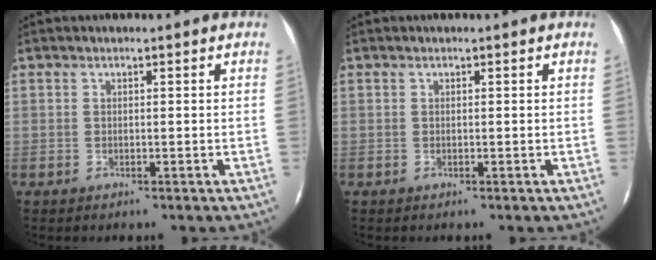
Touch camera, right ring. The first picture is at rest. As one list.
[{"total": 0.0}]